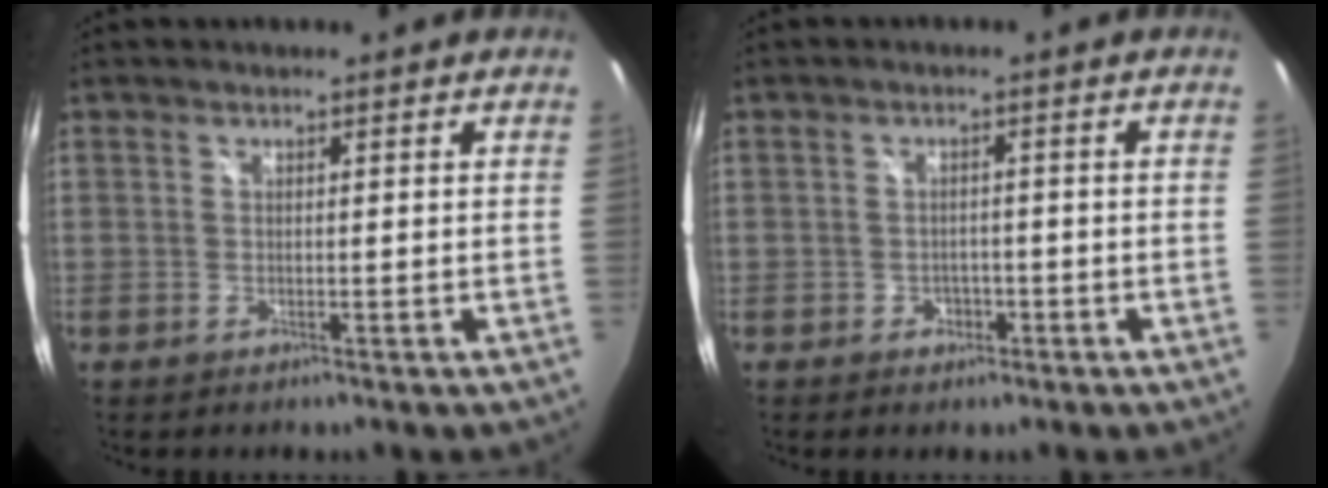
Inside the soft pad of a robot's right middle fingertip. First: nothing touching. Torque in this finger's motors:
{"motor_torque": [0.40, -0.43, 0.05, 0.01]}